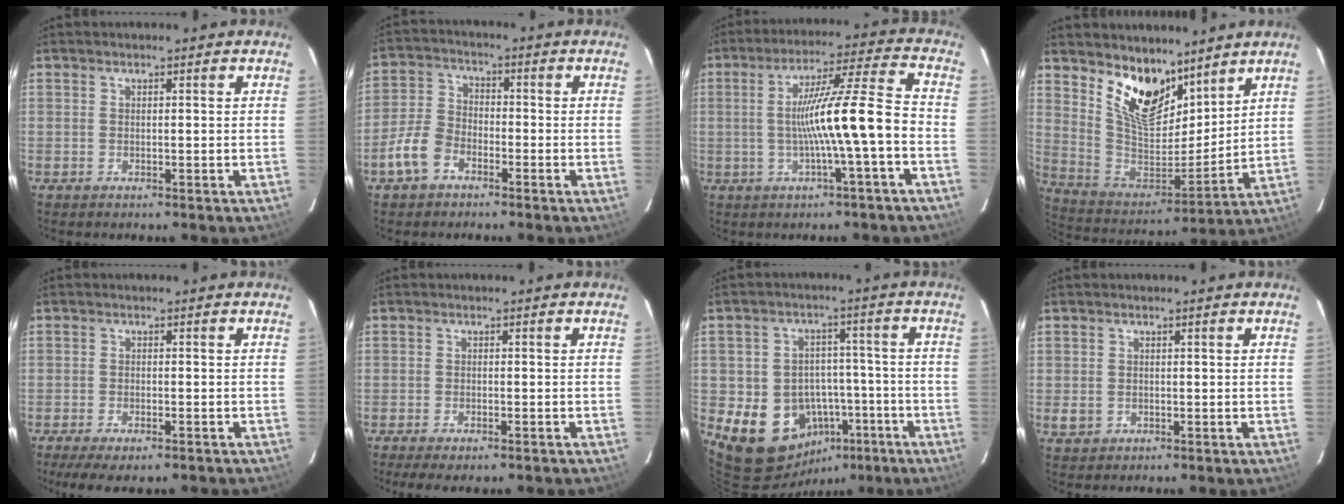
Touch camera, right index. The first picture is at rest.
{"total": 7.2, "force": [-4.1, 4.7, 3.7], "torque": [-0.085, 0.013, -0.084]}
{"total": 12.3, "force": [-2.8, -0.9, 11.9], "torque": [-0.201, 0.011, -0.039]}
{"total": 15.0, "force": [10.3, 7.4, 8.0], "torque": [-0.160, -0.012, 0.198]}
{"total": 8.7, "force": [-6.7, 2.6, 4.9], "torque": [-0.112, -0.029, -0.103]}
{"total": 5.7, "force": [-4.4, 1.6, 3.2], "torque": [-0.079, -0.021, -0.069]}
{"total": 13.9, "force": [-6.1, 11.5, 4.7], "torque": [-0.099, 0.040, -0.054]}
{"total": 2.6, "force": [-0.3, 2.5, 0.6], "torque": [-0.012, 0.000, -0.003]}